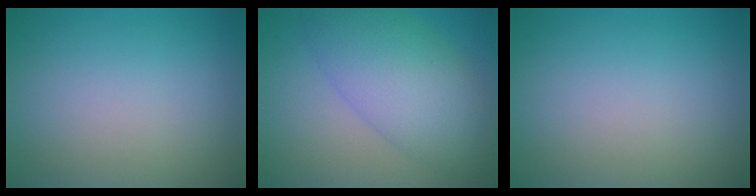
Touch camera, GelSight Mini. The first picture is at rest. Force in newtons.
{"total": 6.8, "press": 6.8, "slide": 0.1}
{"total": 0.0}